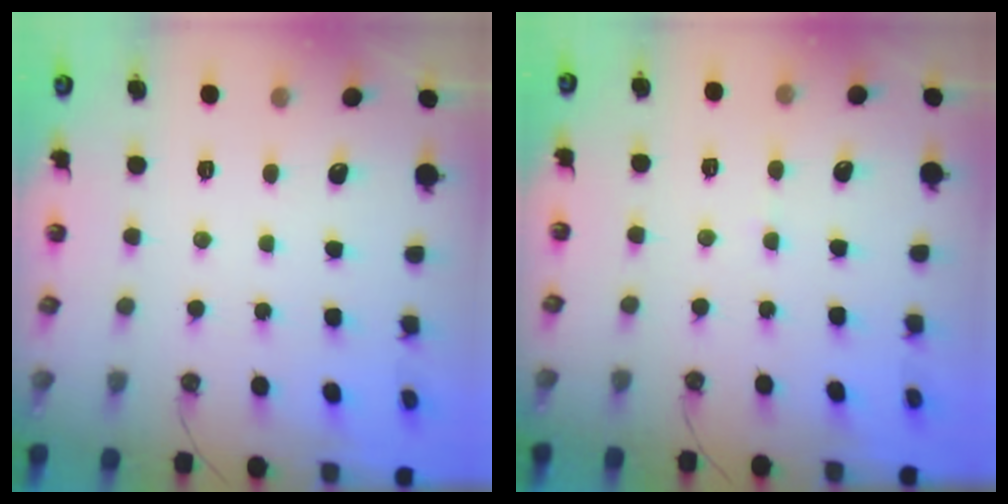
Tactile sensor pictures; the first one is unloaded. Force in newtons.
{"total": 4.5, "press": 4.5, "slide": 0.5}